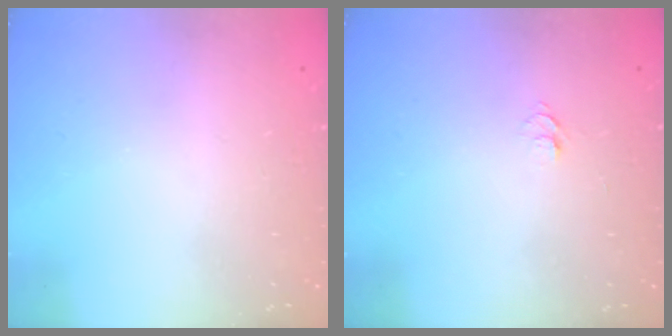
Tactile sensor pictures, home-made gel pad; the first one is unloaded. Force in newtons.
{"total": 4.7, "press": 4.6, "slide": 0.5}